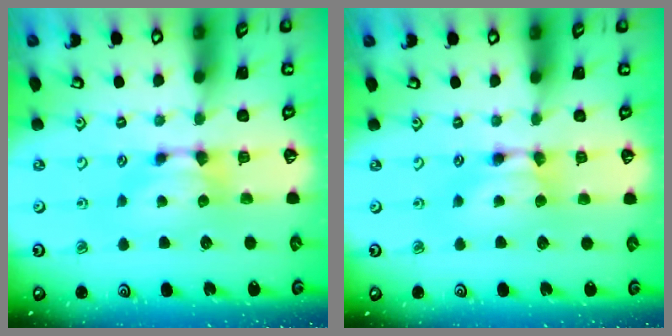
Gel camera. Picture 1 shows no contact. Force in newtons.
{"total": 1.6, "press": 1.6, "slide": 0.2}